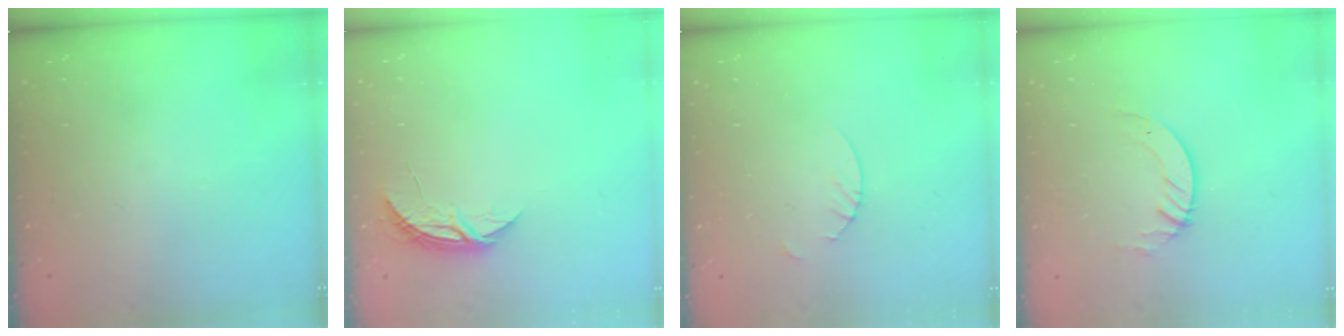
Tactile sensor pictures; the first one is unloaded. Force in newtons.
{"total": 6.2, "press": 6.2, "slide": 0.5}
{"total": 1.9, "press": 1.9, "slide": 0.2}
{"total": 3.1, "press": 3.1, "slide": 0.2}